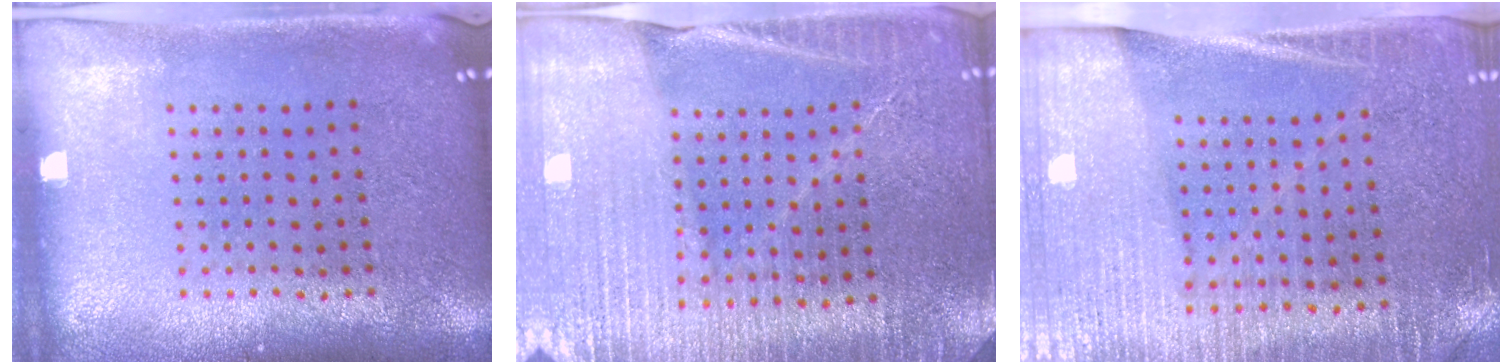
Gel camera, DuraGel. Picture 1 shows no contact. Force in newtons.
{"total": 3.9, "press": 3.7, "slide": 1.2}
{"total": 3.1, "press": 2.9, "slide": 1.2}